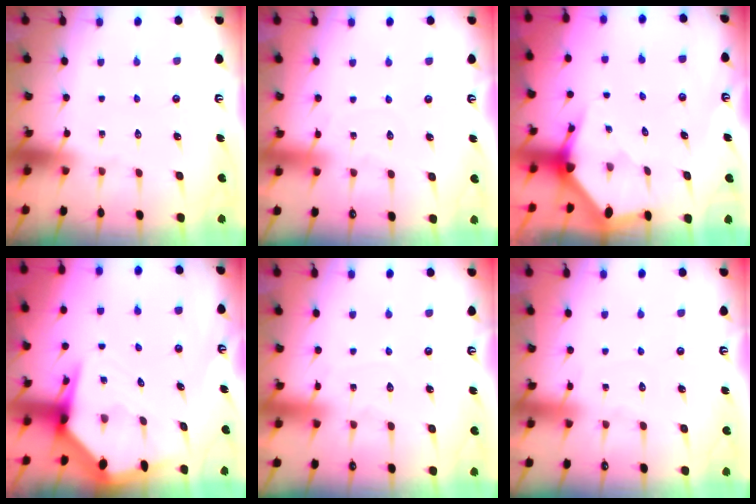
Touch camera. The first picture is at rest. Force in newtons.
{"total": 2.8, "press": 2.8, "slide": 0.4}
{"total": 2.9, "press": 2.9, "slide": 0.2}
{"total": 6.6, "press": 6.6, "slide": 0.8}
{"total": 2.7, "press": 2.7, "slide": 0.2}
{"total": 2.7, "press": 2.6, "slide": 0.4}